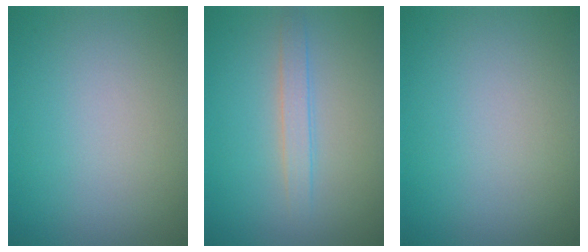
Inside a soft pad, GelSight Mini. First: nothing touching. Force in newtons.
{"total": 1.8, "press": 1.8, "slide": 0.1}
{"total": 0.0}